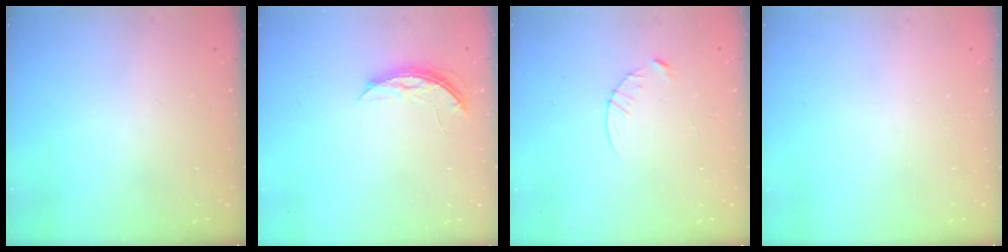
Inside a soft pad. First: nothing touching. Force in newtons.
{"total": 5.8, "press": 5.7, "slide": 0.5}
{"total": 3.6, "press": 3.6, "slide": 0.5}
{"total": 0.0}